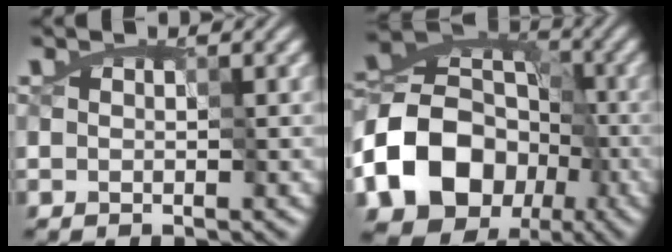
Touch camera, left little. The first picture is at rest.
{"total": 14.3, "force": [-6.4, 10.8, 6.9], "torque": [-0.133, -0.007, -0.112]}